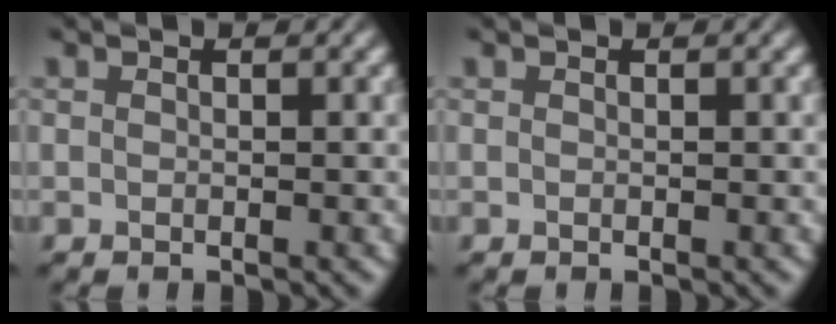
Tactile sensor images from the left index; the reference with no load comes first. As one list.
[{"total": 0.0}]